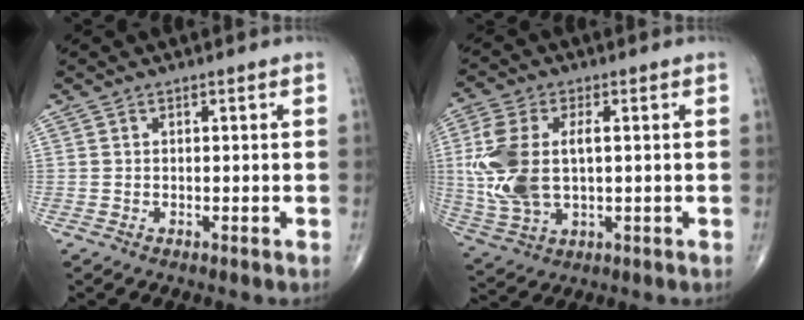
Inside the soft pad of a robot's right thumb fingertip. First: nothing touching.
{"total": 13.5, "force": [0.9, 7.5, 11.2], "torque": [-0.259, 0.001, 0.024]}